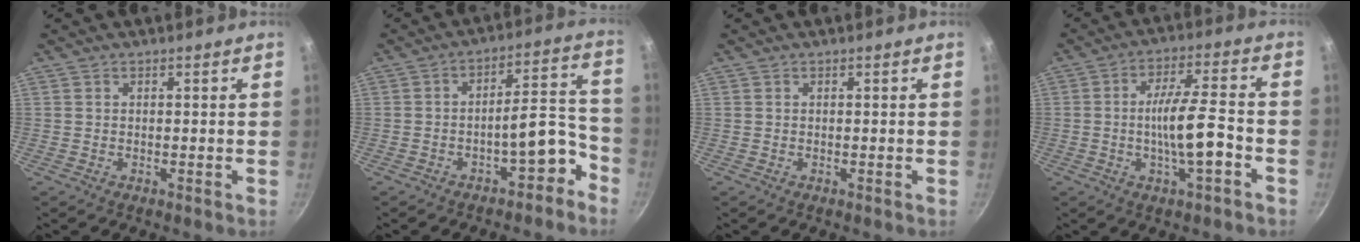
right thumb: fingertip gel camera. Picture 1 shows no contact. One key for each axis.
{"total": 10.0, "fx": -5.6, "fy": 4.1, "fz": 7.2, "tx": -0.057, "ty": 0.085, "tz": -0.069}
{"total": 0.0}
{"total": 10.1, "fx": -2.9, "fy": 2.3, "fz": 9.5, "tx": -0.159, "ty": 0.025, "tz": -0.049}